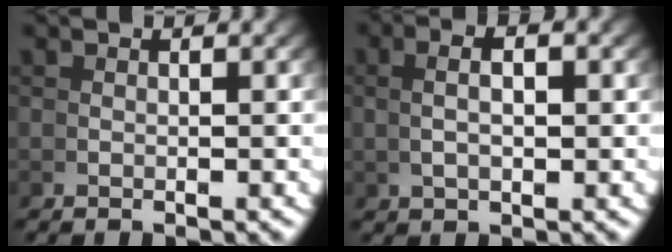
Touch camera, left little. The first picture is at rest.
{"total": 2.7, "force": [1.0, 0.7, 2.4], "torque": [-0.032, 0.015, 0.019]}